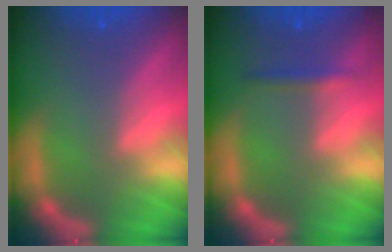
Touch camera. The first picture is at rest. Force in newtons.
{"total": 1.4}